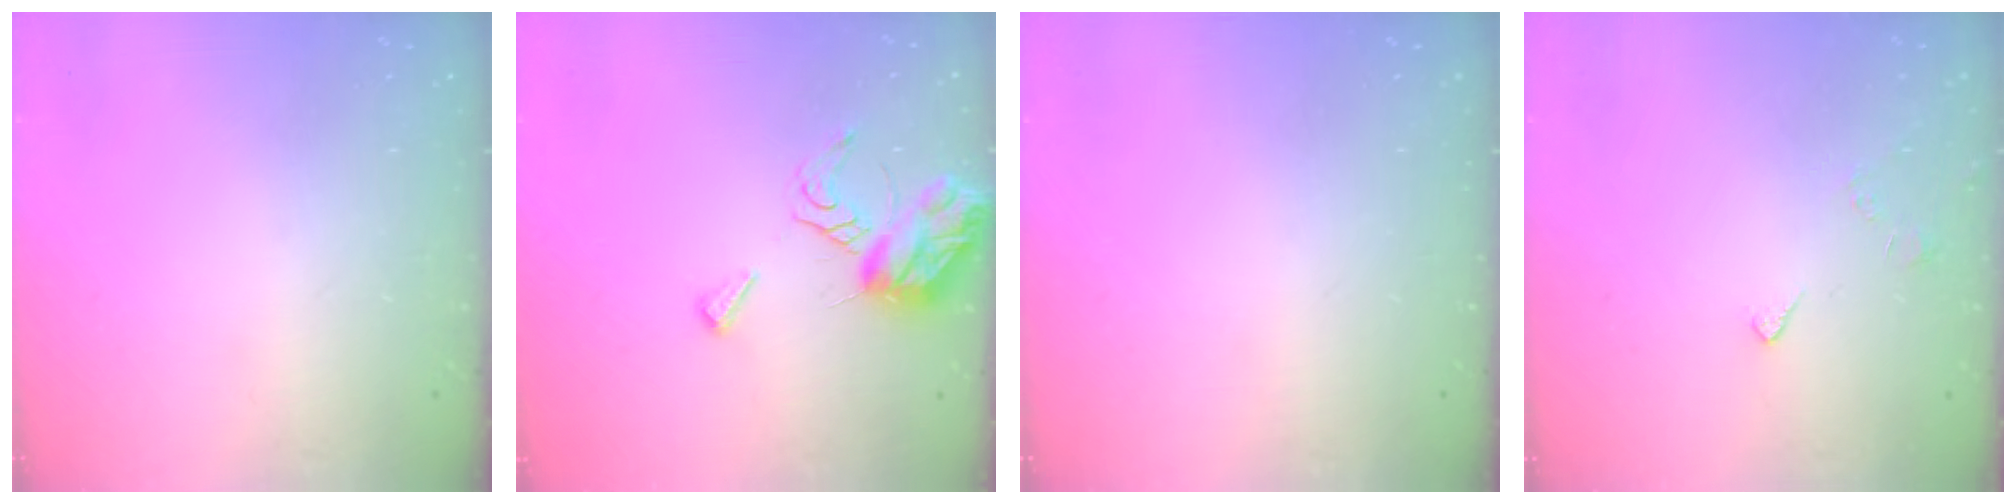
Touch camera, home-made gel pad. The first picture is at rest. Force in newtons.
{"total": 8.9, "press": 8.9, "slide": 0.1}
{"total": 0.0}
{"total": 2.8, "press": 2.8, "slide": 0.5}